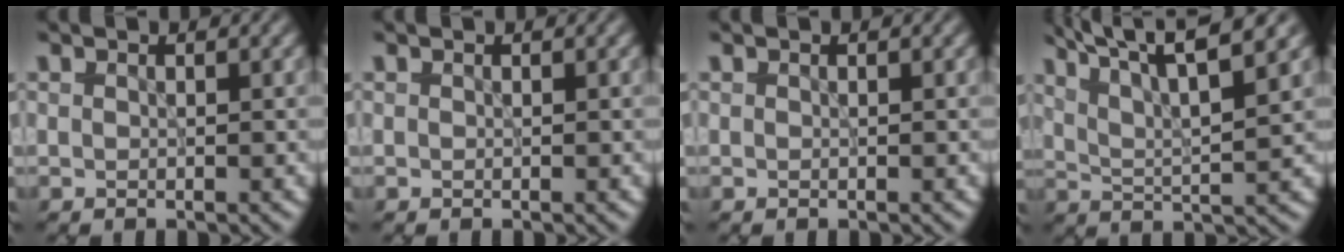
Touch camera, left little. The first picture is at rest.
{"total": 0.0}
{"total": 0.0}
{"total": 8.1, "force": [5.8, 1.7, 5.4], "torque": [-0.085, 0.019, 0.071]}